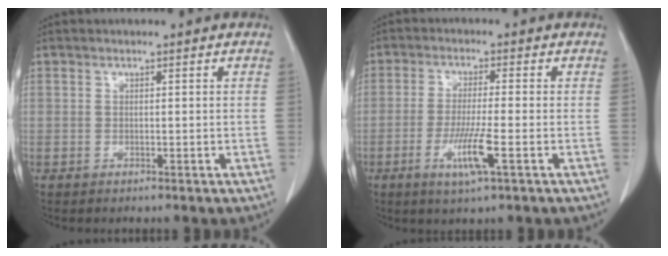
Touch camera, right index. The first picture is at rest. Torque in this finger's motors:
{"motor_torque": [0.69, -0.12, 0.47, 0.09]}